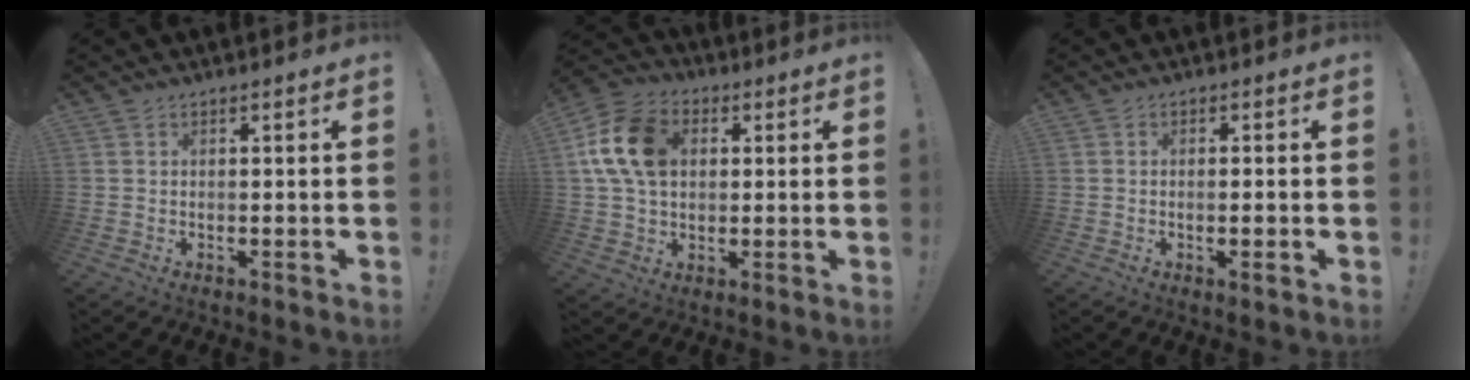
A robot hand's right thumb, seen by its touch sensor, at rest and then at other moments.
{"total": 16.1, "force": [3.4, 11.8, 10.4], "torque": [-0.173, -0.001, 0.067]}
{"total": 2.2, "force": [-0.6, 0.0, 2.1], "torque": [-0.035, -0.002, -0.009]}